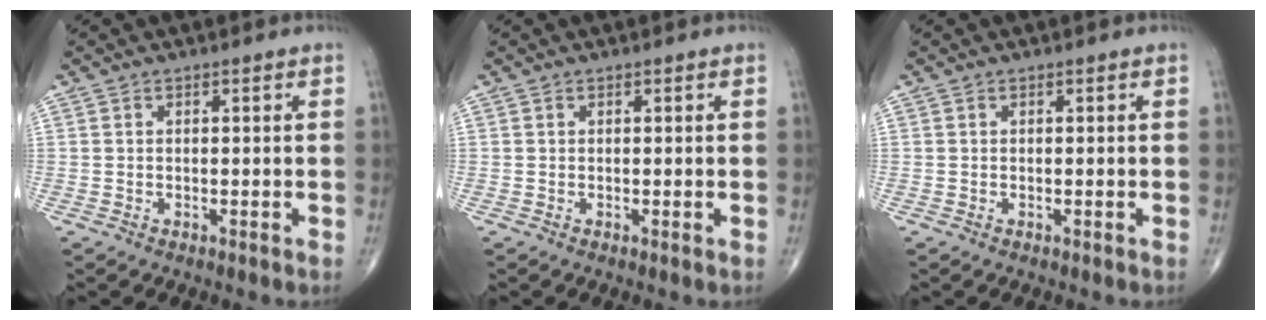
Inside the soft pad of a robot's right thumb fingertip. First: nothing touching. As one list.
[{"total": 0.0}, {"total": 0.0}]